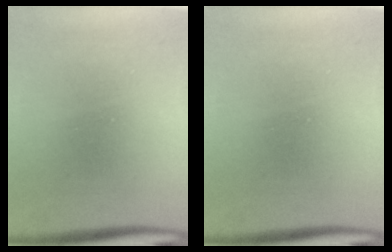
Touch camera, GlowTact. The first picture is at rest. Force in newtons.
{"total": 0.0}